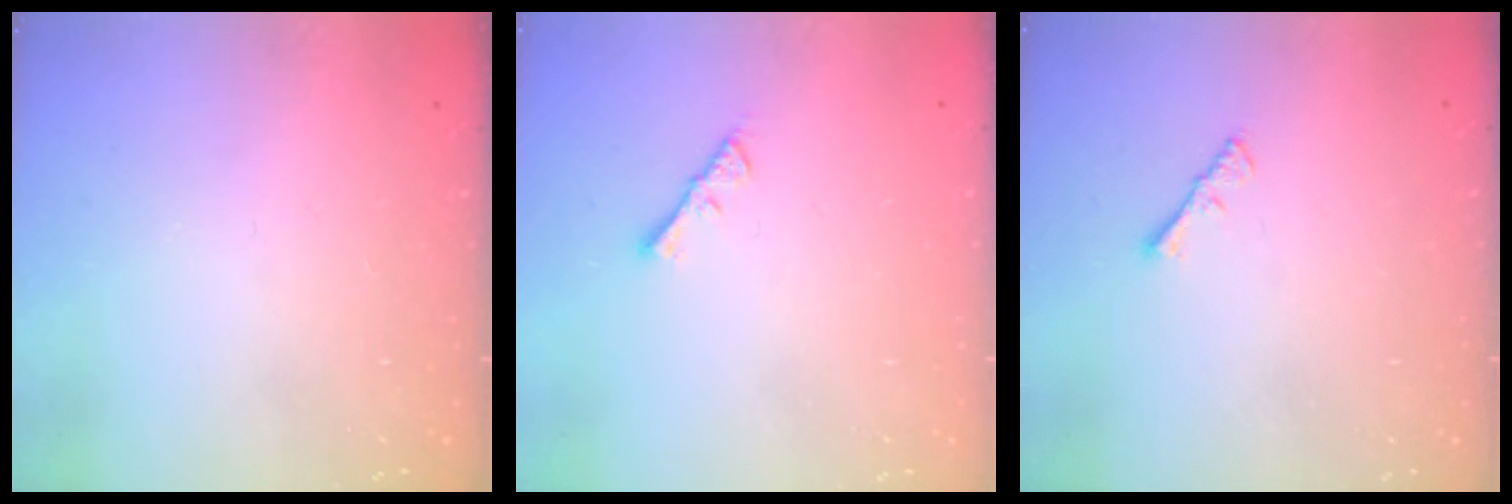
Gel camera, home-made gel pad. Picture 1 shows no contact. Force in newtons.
{"total": 2.3, "press": 2.2, "slide": 0.4}
{"total": 1.3, "press": 1.2, "slide": 0.4}